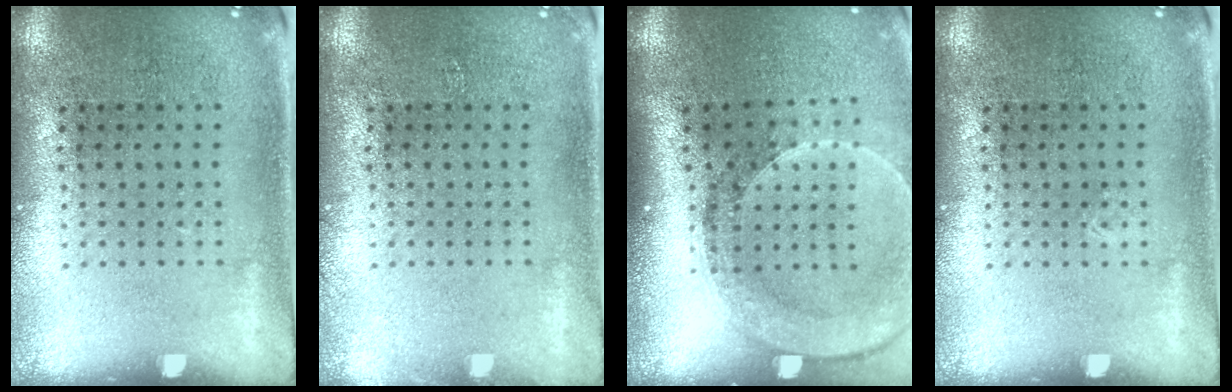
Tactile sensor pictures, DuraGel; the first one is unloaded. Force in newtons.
{"total": 0.6, "press": 0.6, "slide": 0.1}
{"total": 2.6, "press": 2.0, "slide": 1.7}
{"total": 0.0}